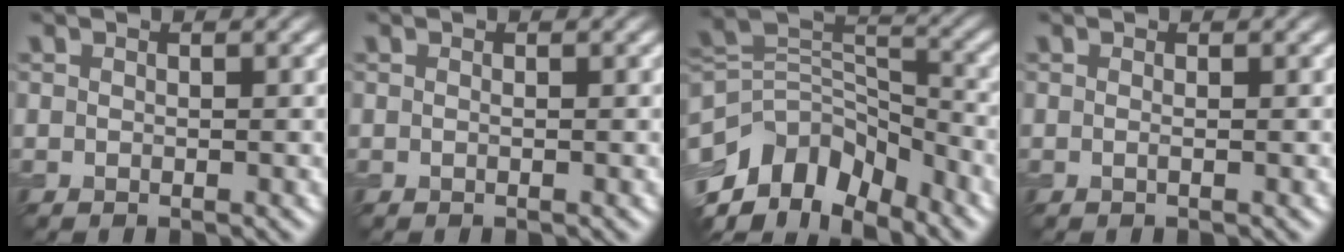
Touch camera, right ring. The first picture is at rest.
{"total": 0.0}
{"total": 9.6, "force": [-6.0, 5.6, 5.0], "torque": [-0.086, 0.006, -0.119]}
{"total": 0.6, "force": [-0.1, 0.2, 0.5], "torque": [-0.009, -0.003, -0.004]}